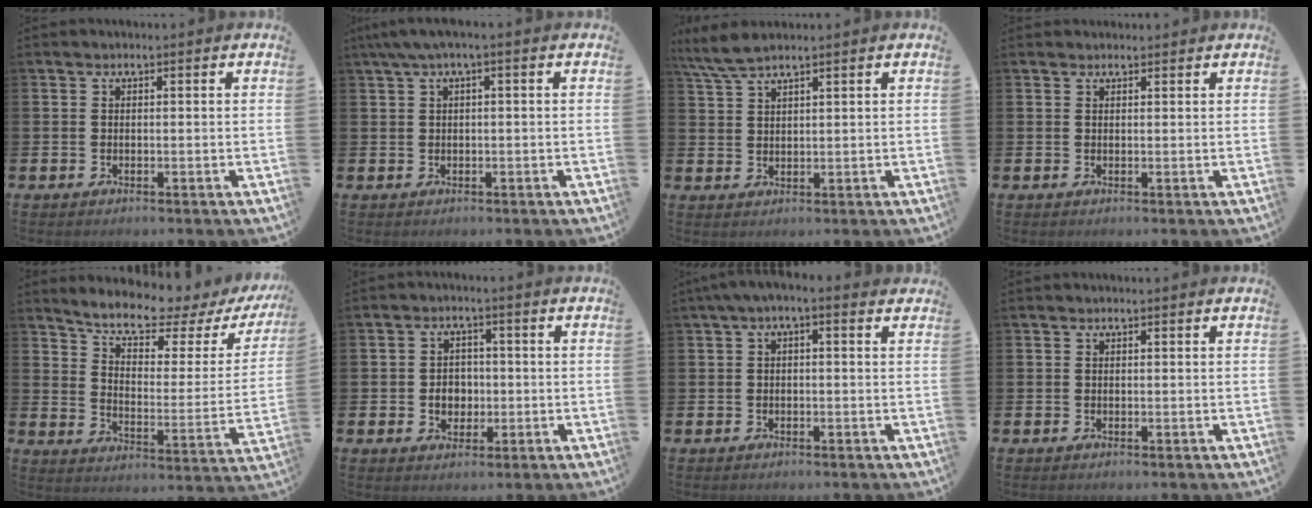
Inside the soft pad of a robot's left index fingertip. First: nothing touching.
{"total": 2.1, "force": [0.5, 0.1, 2.1], "torque": [-0.037, 0.001, 0.009]}
{"total": 4.3, "force": [3.7, 0.6, 2.1], "torque": [-0.050, -0.006, 0.068]}
{"total": 0.9, "force": [0.9, 0.3, 0.0], "torque": [0.014, -0.003, 0.013]}
{"total": 7.3, "force": [6.5, 1.7, 2.9], "torque": [-0.084, -0.048, 0.107]}
{"total": 3.4, "force": [-0.4, 2.9, 1.7], "torque": [-0.022, 0.002, -0.017]}
{"total": 1.4, "force": [-0.3, 0.4, 1.3], "torque": [-0.017, -0.001, -0.010]}
{"total": 0.0}